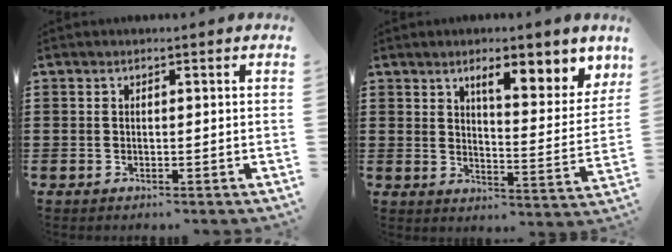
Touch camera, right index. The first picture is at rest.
{"total": 6.6, "force": [4.6, 1.3, 4.5], "torque": [-0.071, -0.022, 0.070]}